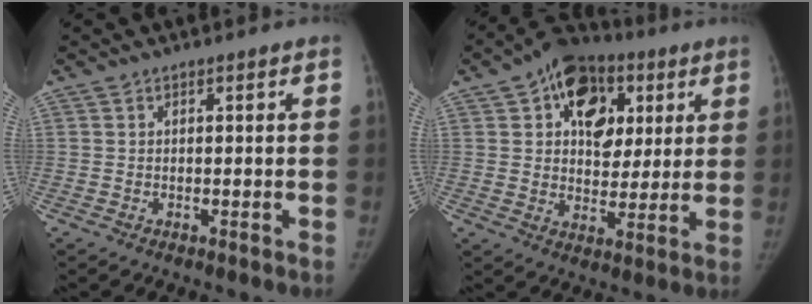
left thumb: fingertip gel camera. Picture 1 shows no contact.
{"total": 15.9, "force": [6.1, 11.0, 9.8], "torque": [-0.091, -0.004, 0.091]}